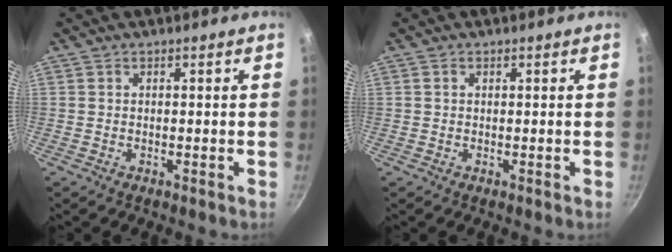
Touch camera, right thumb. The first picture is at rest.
{"total": 0.6, "force": [0.2, 0.5, 0.3], "torque": [-0.005, 0.003, 0.003]}